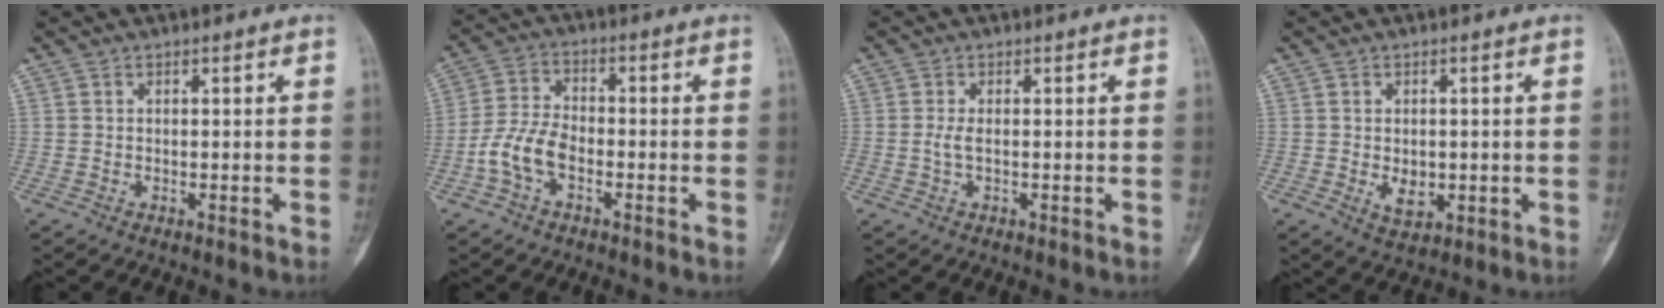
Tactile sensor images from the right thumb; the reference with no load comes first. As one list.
[{"total": 7.7, "force": [-2.9, 4.4, 5.7], "torque": [-0.117, 0.026, -0.061]}, {"total": 1.8, "force": [-0.1, 0.7, 1.6], "torque": [-0.043, -0.002, -0.002]}, {"total": 4.4, "force": [-0.5, 2.9, 3.2], "torque": [-0.039, -0.005, 0.002]}]